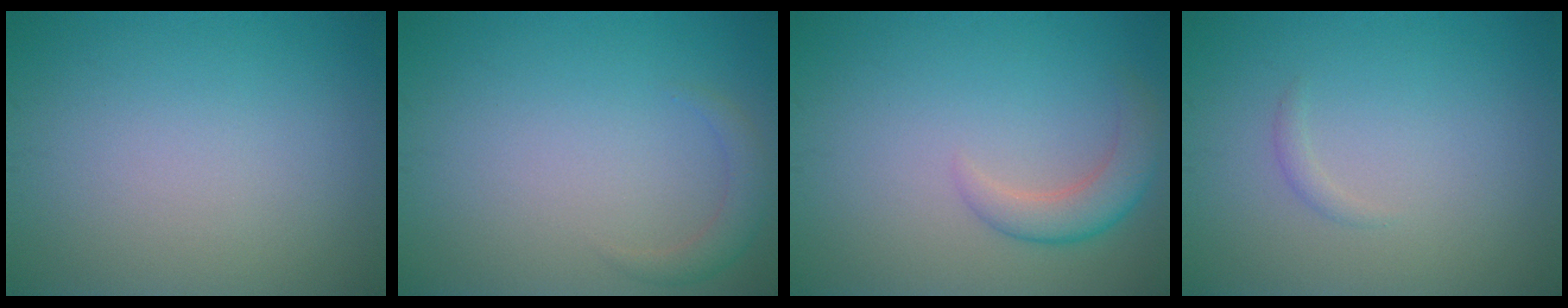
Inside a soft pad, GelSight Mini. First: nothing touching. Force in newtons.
{"total": 1.7, "press": 1.7, "slide": 0.1}
{"total": 3.0, "press": 3.0, "slide": 0.2}
{"total": 0.7, "press": 0.7, "slide": 0.1}